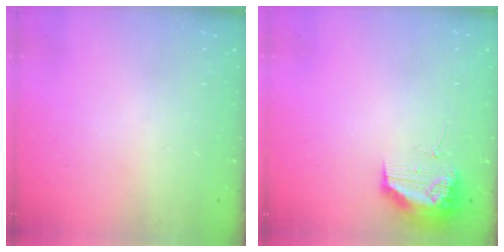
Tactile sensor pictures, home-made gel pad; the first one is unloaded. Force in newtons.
{"total": 13.5, "press": 11.5, "slide": 7.0}